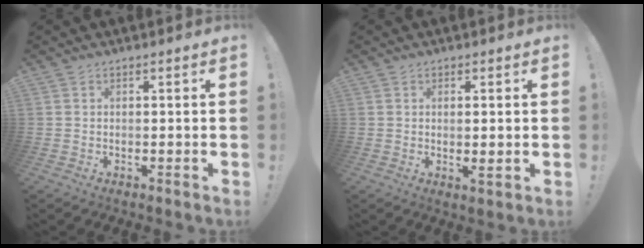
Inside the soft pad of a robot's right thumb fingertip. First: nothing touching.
{"total": 2.4, "force": [0.5, 0.3, 2.3], "torque": [-0.026, -0.010, 0.006]}